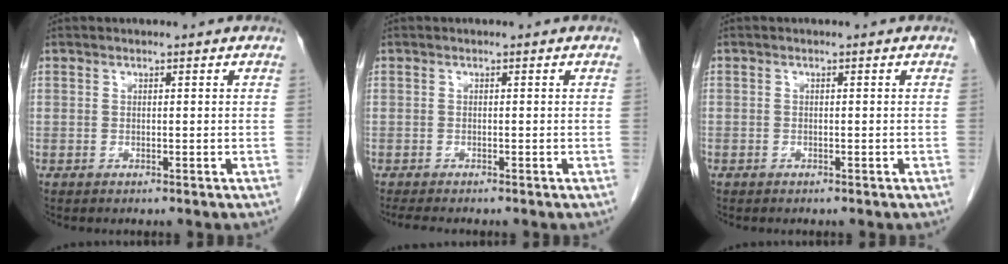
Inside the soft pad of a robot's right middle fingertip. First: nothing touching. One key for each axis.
{"total": 2.9, "fx": -2.5, "fy": 0.3, "fz": 1.4, "tx": -0.024, "ty": -0.009, "tz": -0.037}
{"total": 0.6, "fx": -0.4, "fy": 0.4, "fz": 0.0, "tx": -0.007, "ty": 0.003, "tz": -0.009}